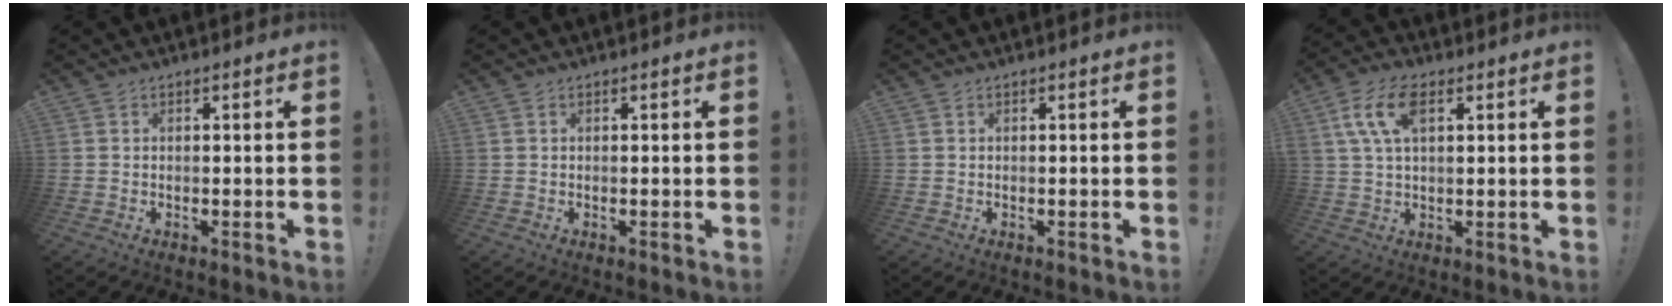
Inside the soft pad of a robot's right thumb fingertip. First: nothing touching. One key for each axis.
{"total": 0.0}
{"total": 0.0}
{"total": 10.0, "fx": 3.5, "fy": 5.0, "fz": 7.9, "tx": -0.160, "ty": 0.006, "tz": 0.066}